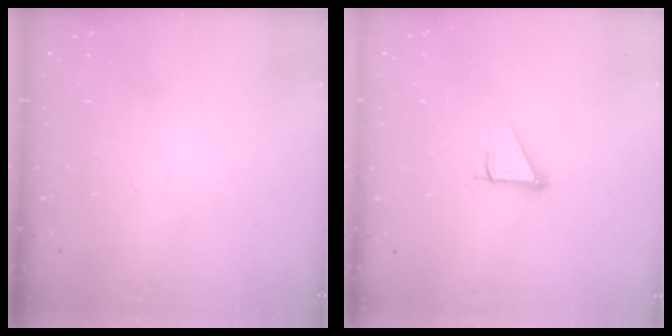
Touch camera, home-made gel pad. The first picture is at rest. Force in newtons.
{"total": 3.3, "press": 3.3, "slide": 0.2}